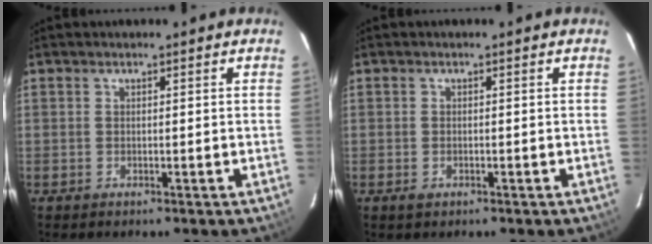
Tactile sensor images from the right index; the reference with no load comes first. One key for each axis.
{"total": 1.4, "fx": -0.7, "fy": 0.9, "fz": 0.6, "tx": -0.012, "ty": -0.002, "tz": -0.013}